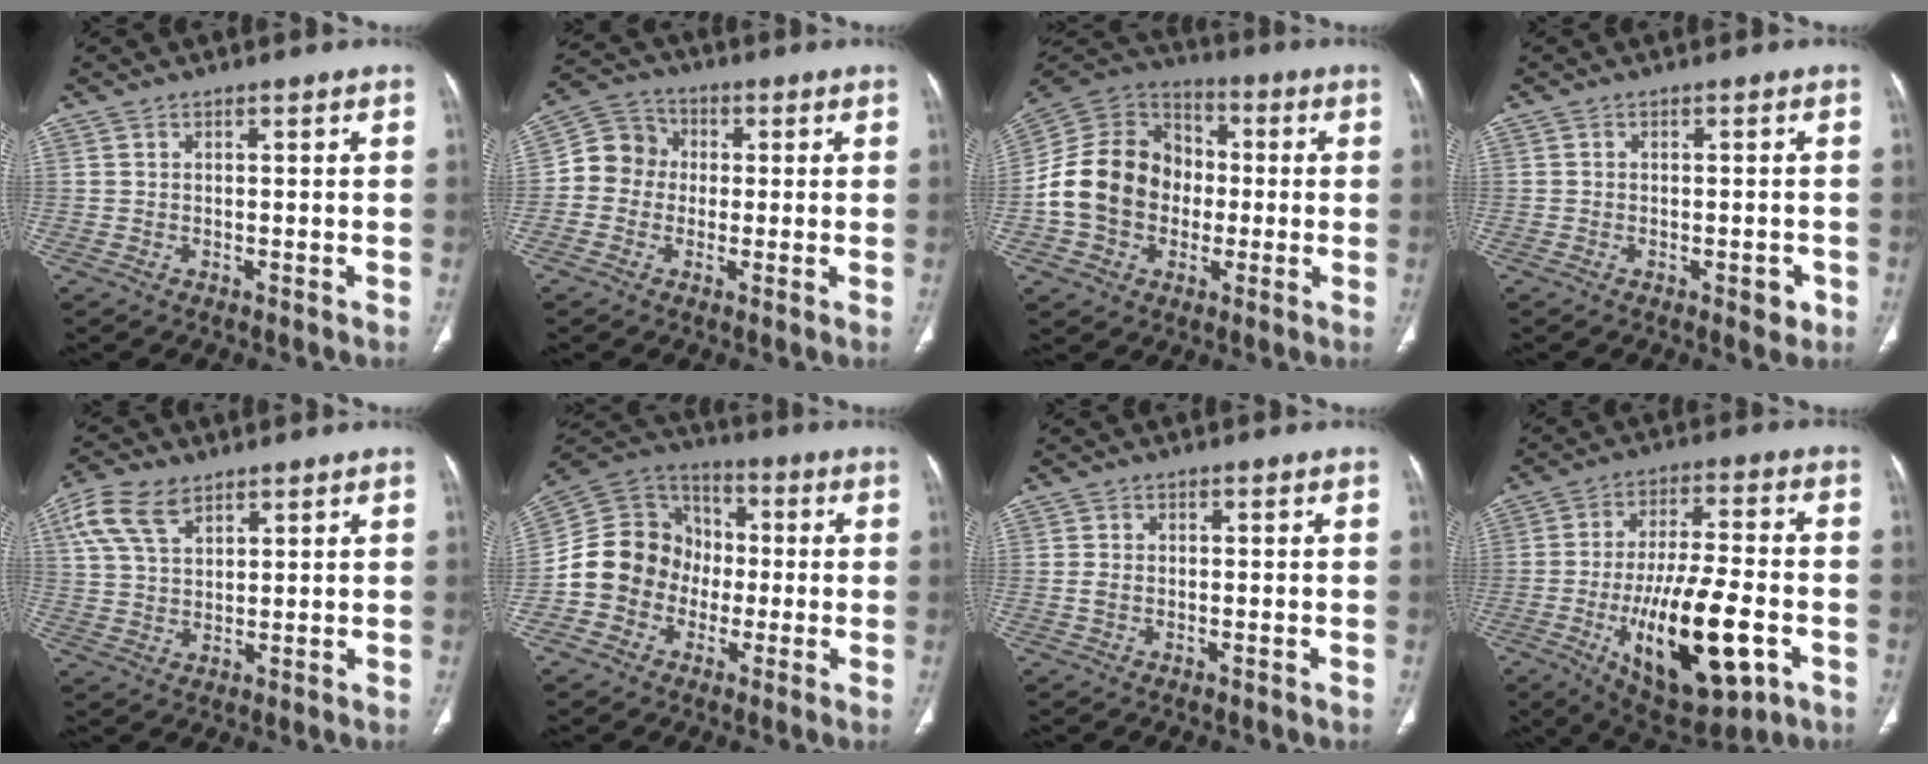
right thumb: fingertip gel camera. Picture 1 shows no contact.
{"total": 7.9, "force": [-0.2, 7.2, 3.2], "torque": [-0.034, 0.027, -0.018]}
{"total": 17.3, "force": [-2.1, 14.4, 9.2], "torque": [-0.139, 0.033, -0.045]}
{"total": 2.6, "force": [-1.2, 1.4, 1.9], "torque": [-0.012, 0.003, -0.013]}
{"total": 9.0, "force": [5.0, 5.1, 5.5], "torque": [-0.109, -0.003, 0.102]}
{"total": 14.0, "force": [-2.8, 12.7, 5.3], "torque": [-0.064, 0.049, -0.057]}
{"total": 1.4, "force": [-0.2, 0.8, 1.2], "torque": [-0.034, 0.001, -0.005]}
{"total": 21.4, "force": [-6.8, 8.4, 18.4], "torque": [-0.302, 0.015, -0.093]}